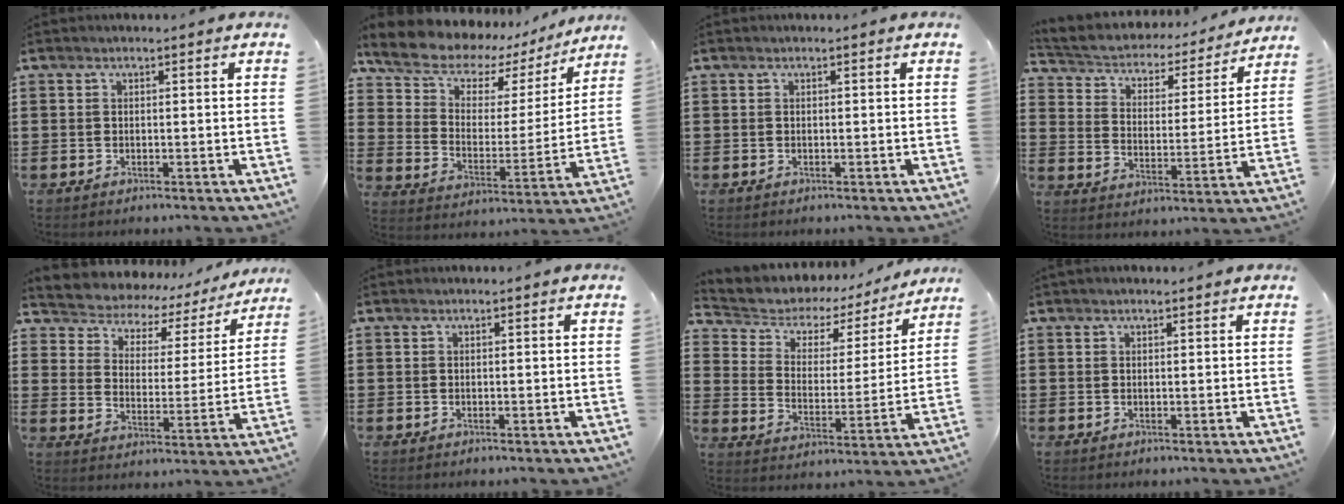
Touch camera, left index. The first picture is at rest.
{"total": 7.6, "force": [6.4, 3.7, 1.7], "torque": [-0.068, -0.046, 0.109]}
{"total": 0.0}
{"total": 3.3, "force": [3.1, 1.1, 0.5], "torque": [-0.031, -0.027, 0.042]}
{"total": 3.3, "force": [3.0, 1.5, 0.2], "torque": [-0.031, -0.029, 0.039]}
{"total": 0.0}
{"total": 4.7, "force": [3.6, 2.8, 1.2], "torque": [-0.050, -0.023, 0.054]}
{"total": 0.6, "force": [0.5, 0.2, 0.3], "torque": [-0.006, 0.001, 0.010]}